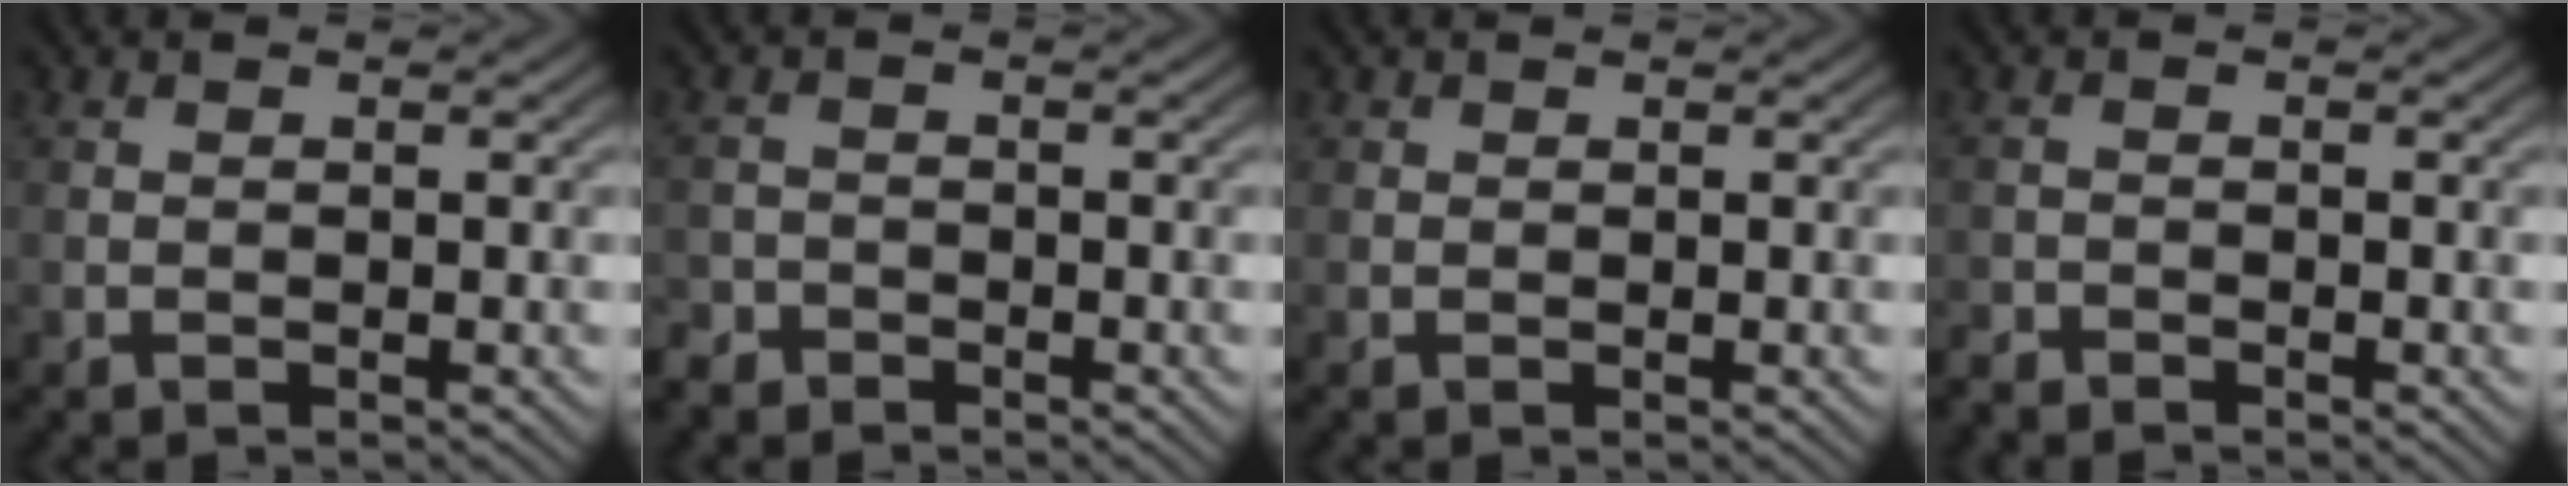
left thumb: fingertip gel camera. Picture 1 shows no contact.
{"total": 2.5, "force": [-2.1, 1.3, 0.3], "torque": [-0.007, 0.001, -0.050]}
{"total": 0.6, "force": [0.4, 0.5, 0.1], "torque": [0.002, -0.002, 0.006]}
{"total": 1.6, "force": [-1.6, 0.3, 0.2], "torque": [-0.007, -0.006, -0.038]}